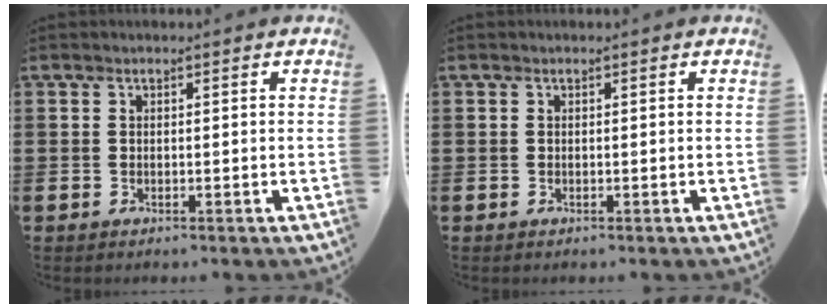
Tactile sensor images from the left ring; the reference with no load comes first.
{"total": 0.0}